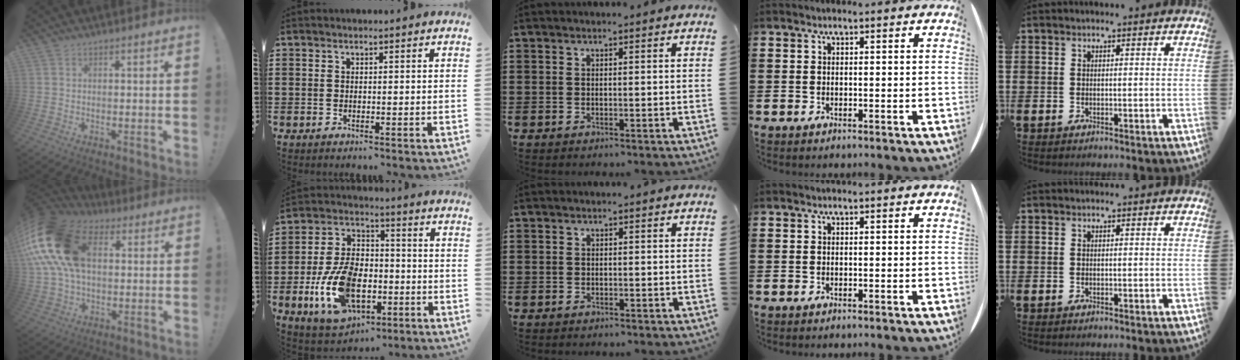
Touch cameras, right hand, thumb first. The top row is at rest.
{"thumb": {"total": 24.2, "force": [6.4, 15.7, 17.2], "torque": [-0.329, -0.004, 0.121]}, "index": {"total": 13.2, "force": [-3.9, 8.3, 9.5], "torque": [-0.217, 0.008, -0.068]}, "middle": {"total": 0.6, "force": [-0.5, 0.3, 0.0], "torque": [-0.001, 0.001, -0.010]}}